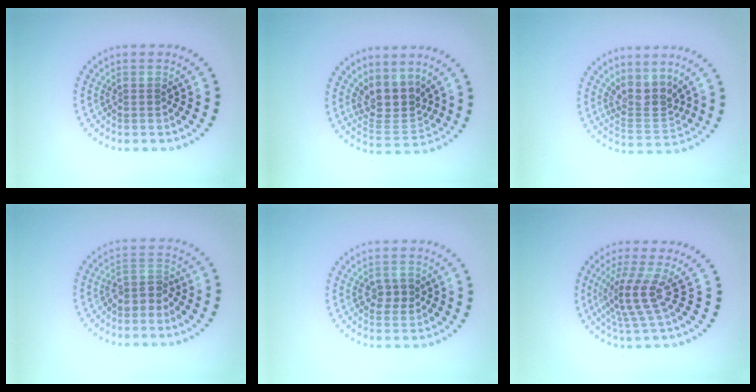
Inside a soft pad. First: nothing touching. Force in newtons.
{"total": 3.8, "press": 3.1, "slide": 2.2}
{"total": 3.3, "press": 2.5, "slide": 2.1}
{"total": 2.4, "press": 2.0, "slide": 1.4}
{"total": 2.2, "press": 2.2, "slide": 0.2}
{"total": 3.5, "press": 2.5, "slide": 2.4}